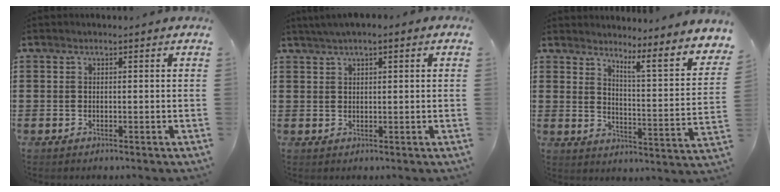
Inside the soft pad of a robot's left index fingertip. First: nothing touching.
{"total": 1.7, "force": [1.1, 0.3, 1.3], "torque": [-0.026, 0.005, 0.019]}
{"total": 5.4, "force": [4.4, -0.6, 3.1], "torque": [-0.054, -0.057, 0.059]}